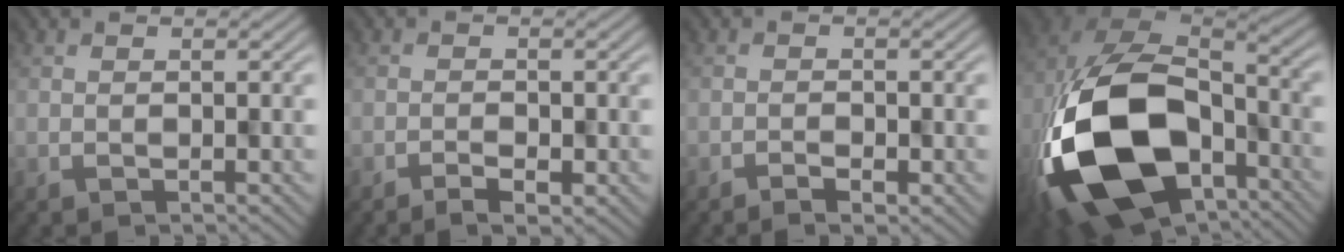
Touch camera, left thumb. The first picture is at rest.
{"total": 1.6, "force": [-1.0, 0.6, 1.1], "torque": [-0.020, 0.001, -0.016]}
{"total": 1.1, "force": [-0.8, 0.4, 0.6], "torque": [-0.010, 0.001, -0.014]}
{"total": 20.7, "force": [-7.2, 13.1, 14.3], "torque": [-0.348, -0.051, -0.109]}